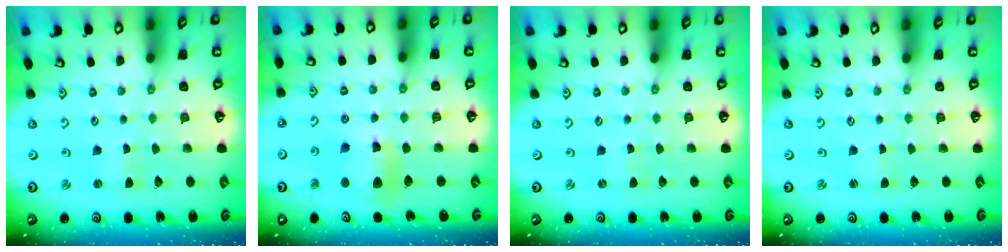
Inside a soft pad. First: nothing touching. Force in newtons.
{"total": 9.1, "press": 9.0, "slide": 1.3}
{"total": 0.0}
{"total": 0.0}